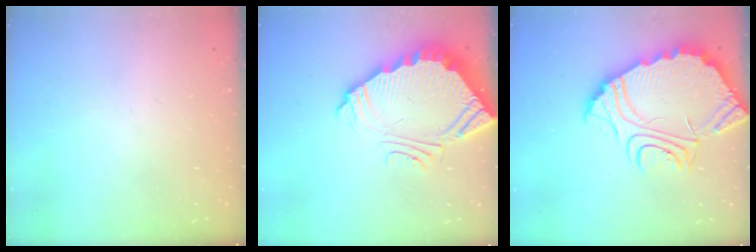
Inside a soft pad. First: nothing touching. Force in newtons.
{"total": 5.8, "press": 5.8, "slide": 0.4}
{"total": 18.6, "press": 18.5, "slide": 1.8}